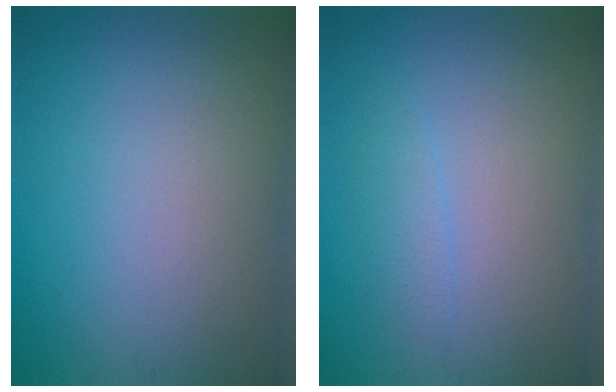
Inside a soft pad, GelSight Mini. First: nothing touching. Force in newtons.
{"total": 1.2, "press": 1.2, "slide": 0.1}